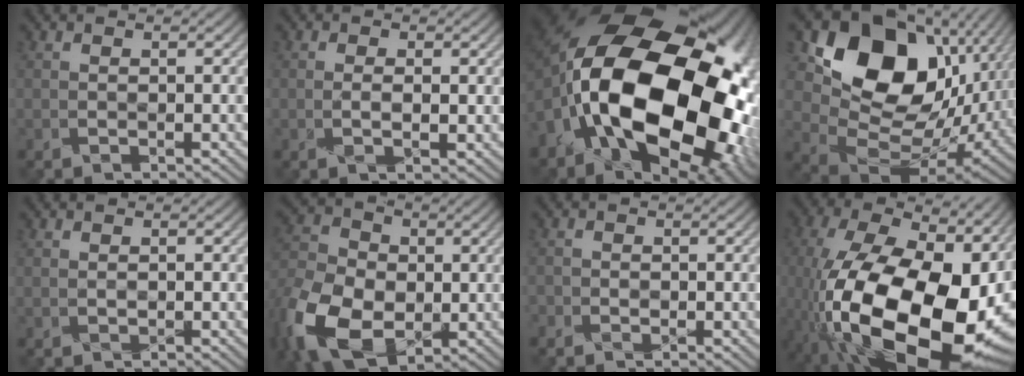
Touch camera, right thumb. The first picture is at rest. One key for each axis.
{"total": 1.6, "fx": -0.1, "fy": 0.6, "fz": 1.5, "tx": -0.028, "ty": -0.001, "tz": 0.001}
{"total": 22.8, "fx": -3.4, "fy": 14.0, "fz": 17.7, "tx": -0.386, "ty": -0.044, "tz": -0.037}
{"total": 17.4, "fx": 6.3, "fy": 12.5, "fz": 10.3, "tx": -0.191, "ty": -0.005, "tz": 0.132}
{"total": 0.0}
{"total": 14.3, "fx": -4.3, "fy": 10.2, "fz": 9.1, "tx": -0.238, "ty": -0.036, "tz": -0.071}
{"total": 1.2, "fx": -1.0, "fy": 0.6, "fz": 0.4, "tx": -0.008, "ty": -0.003, "tz": -0.019}
{"total": 21.8, "fx": -6.0, "fy": 11.3, "fz": 17.7, "tx": -0.356, "ty": -0.048, "tz": -0.076}